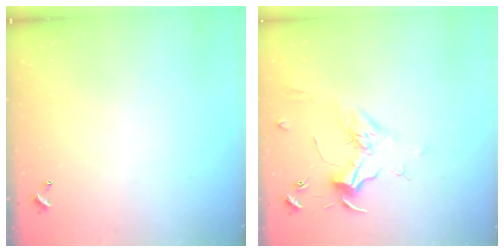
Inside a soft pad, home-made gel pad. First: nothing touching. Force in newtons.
{"total": 2.0, "press": 1.8, "slide": 0.7}